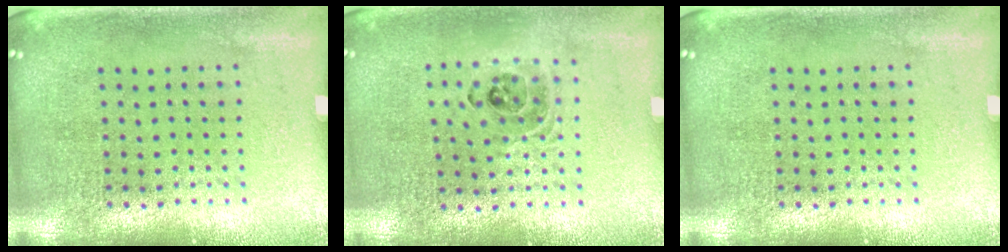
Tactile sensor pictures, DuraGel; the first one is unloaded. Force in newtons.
{"total": 1.1, "press": 1.0, "slide": 0.4}
{"total": 0.0}